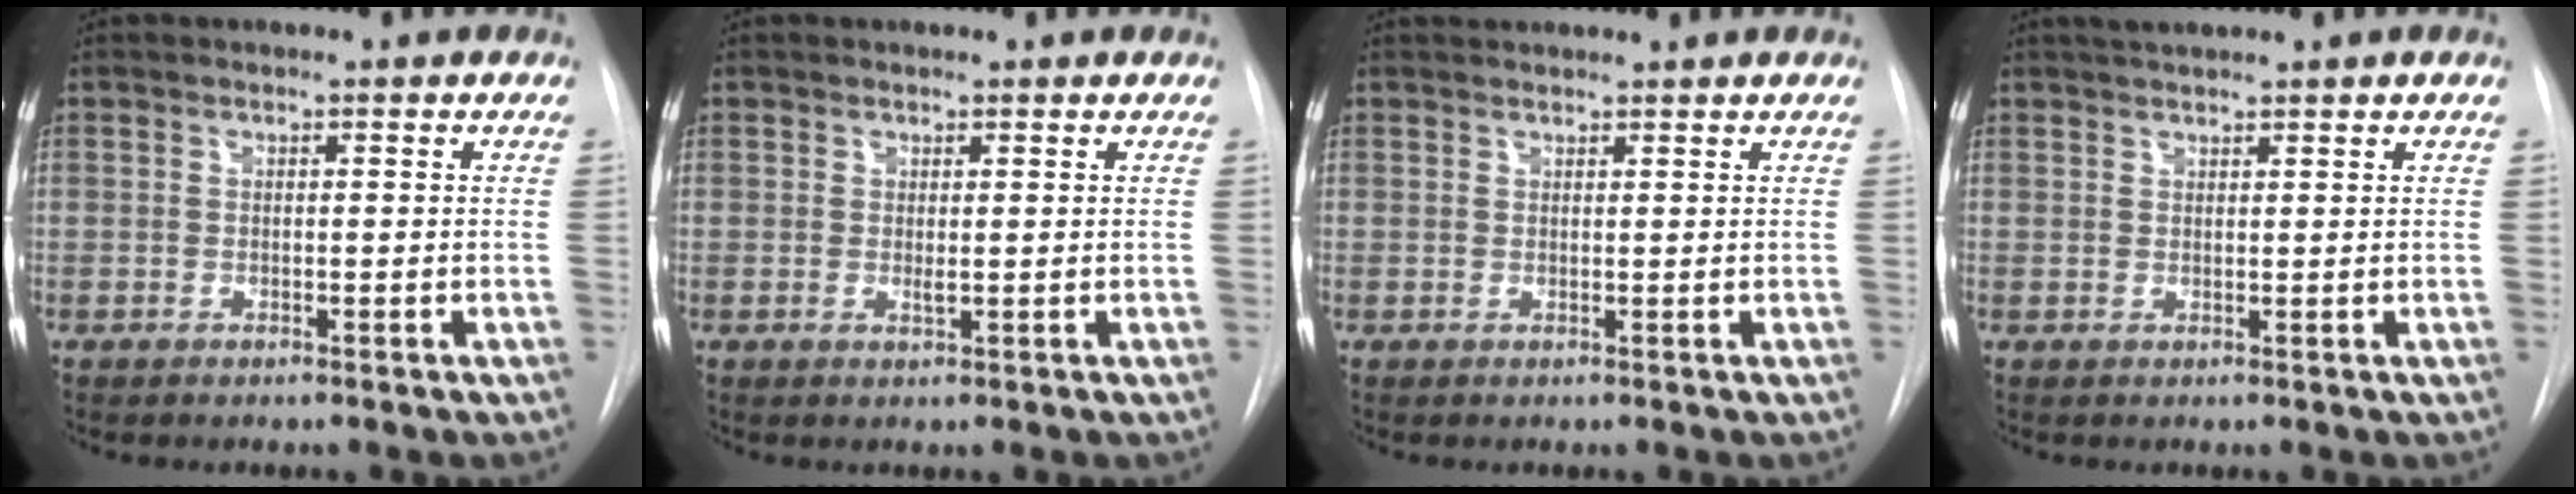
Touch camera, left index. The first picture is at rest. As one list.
[{"total": 0.7, "force": [0.2, 0.2, 0.6], "torque": [-0.018, -0.004, 0.004]}, {"total": 3.8, "force": [3.7, 0.3, 0.8], "torque": [-0.013, 0.032, 0.049]}, {"total": 2.6, "force": [2.4, -0.1, 1.1], "torque": [-0.015, 0.021, 0.043]}]